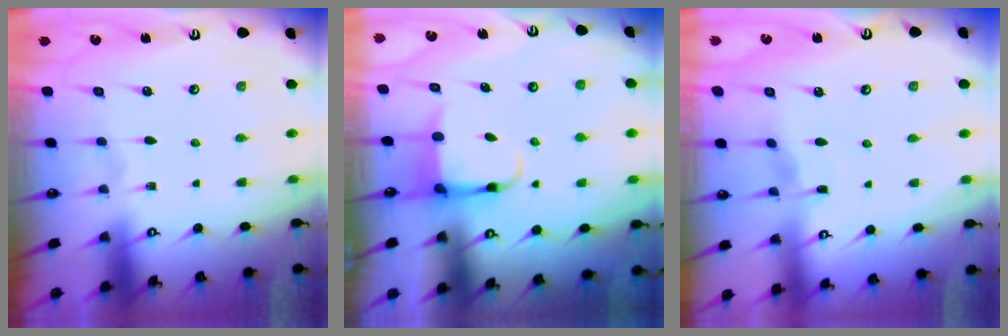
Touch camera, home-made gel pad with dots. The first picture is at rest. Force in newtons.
{"total": 3.8, "press": 3.7, "slide": 0.7}
{"total": 3.0, "press": 2.9, "slide": 0.4}